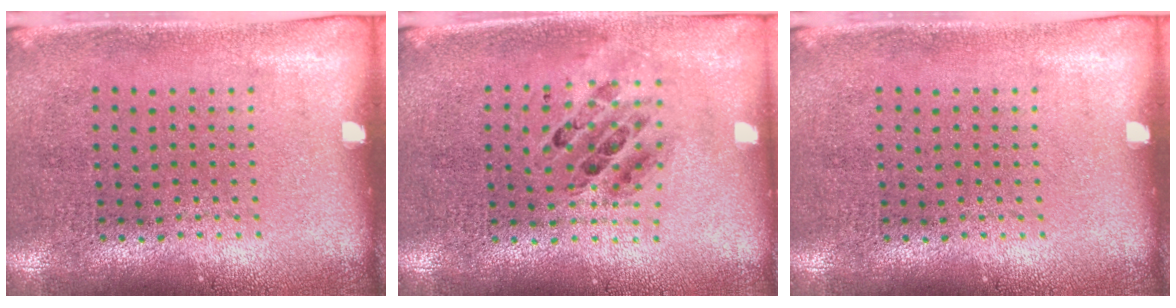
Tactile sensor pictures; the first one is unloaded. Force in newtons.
{"total": 0.6, "press": 0.6, "slide": 0.2}
{"total": 0.0}